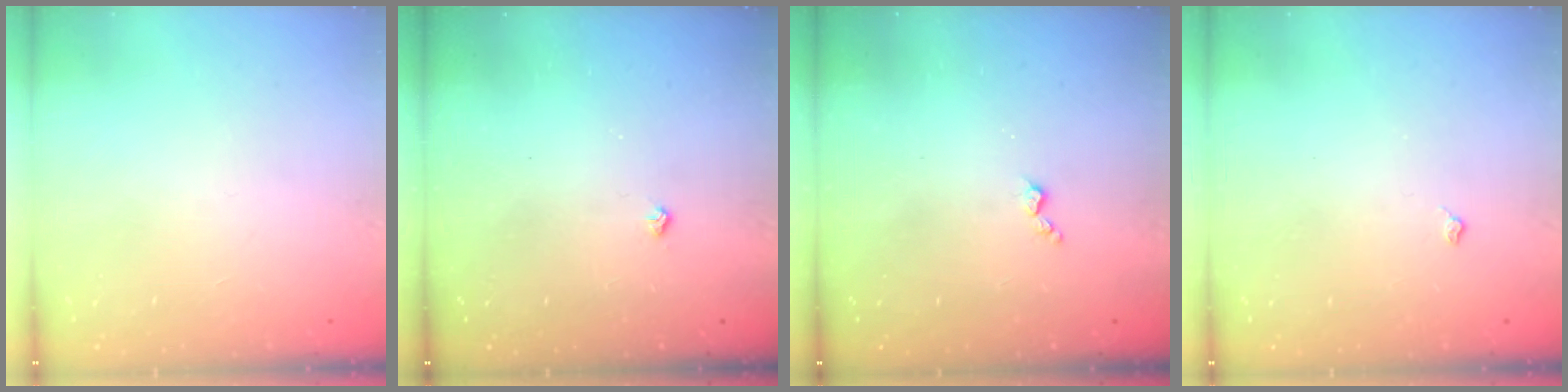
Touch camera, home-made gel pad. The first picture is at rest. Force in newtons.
{"total": 2.5, "press": 2.4, "slide": 0.5}
{"total": 3.0, "press": 2.9, "slide": 0.6}
{"total": 3.0, "press": 3.0, "slide": 0.5}